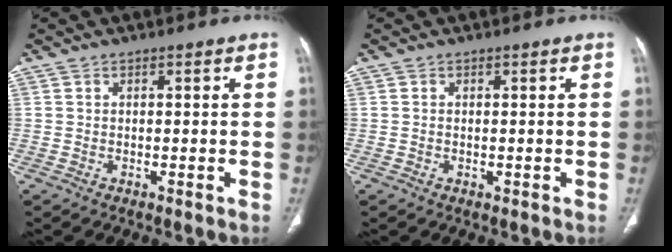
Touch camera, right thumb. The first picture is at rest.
{"total": 0.0}